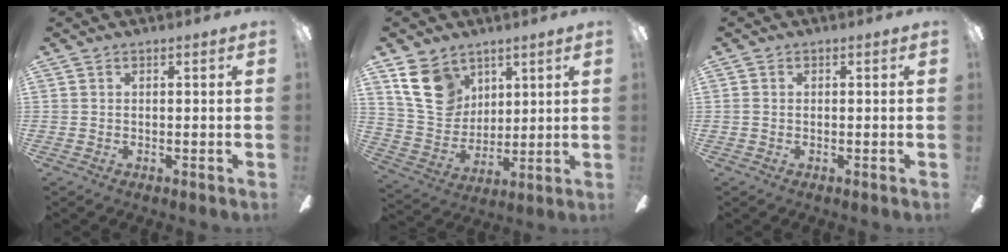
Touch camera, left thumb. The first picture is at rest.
{"total": 12.9, "force": [7.1, 9.6, 4.9], "torque": [-0.090, -0.024, 0.143]}
{"total": 0.5, "force": [-0.1, 0.3, 0.4], "torque": [-0.007, 0.002, -0.003]}